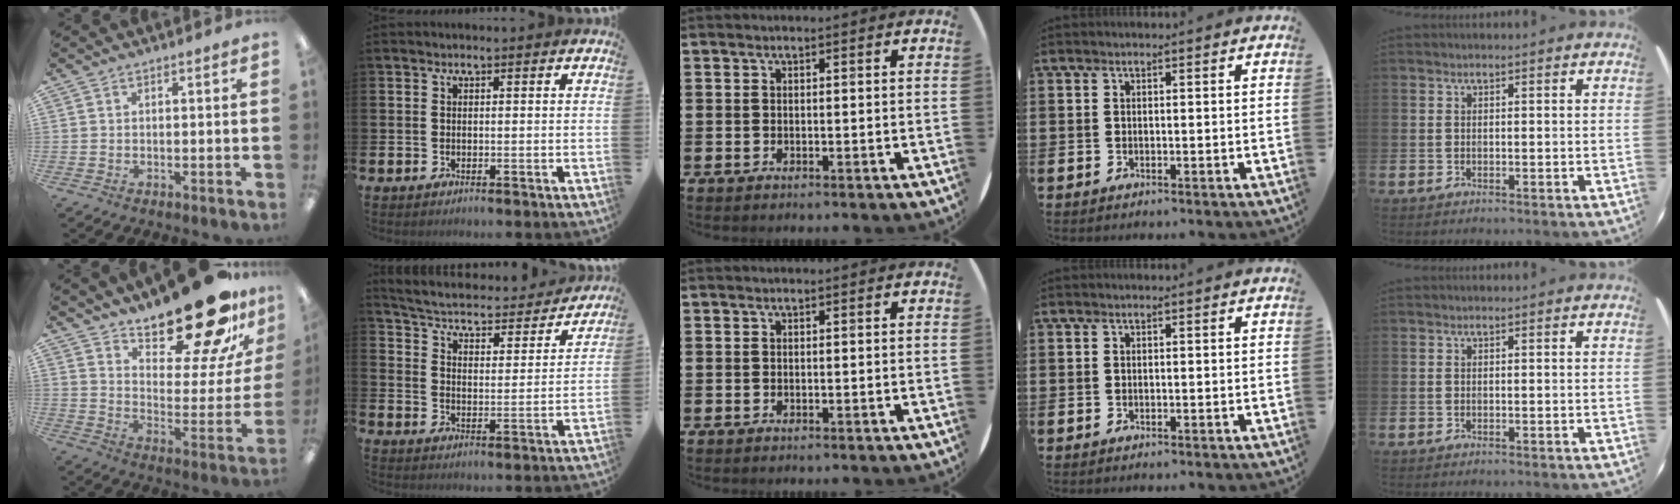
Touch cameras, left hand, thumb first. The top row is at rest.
{"thumb": {"total": 23.4, "force": [19.2, 6.6, 11.6], "torque": [-0.159, -0.140, 0.315]}, "index": {"total": 4.3, "force": [4.0, 1.1, 1.2], "torque": [-0.051, -0.037, 0.058]}}